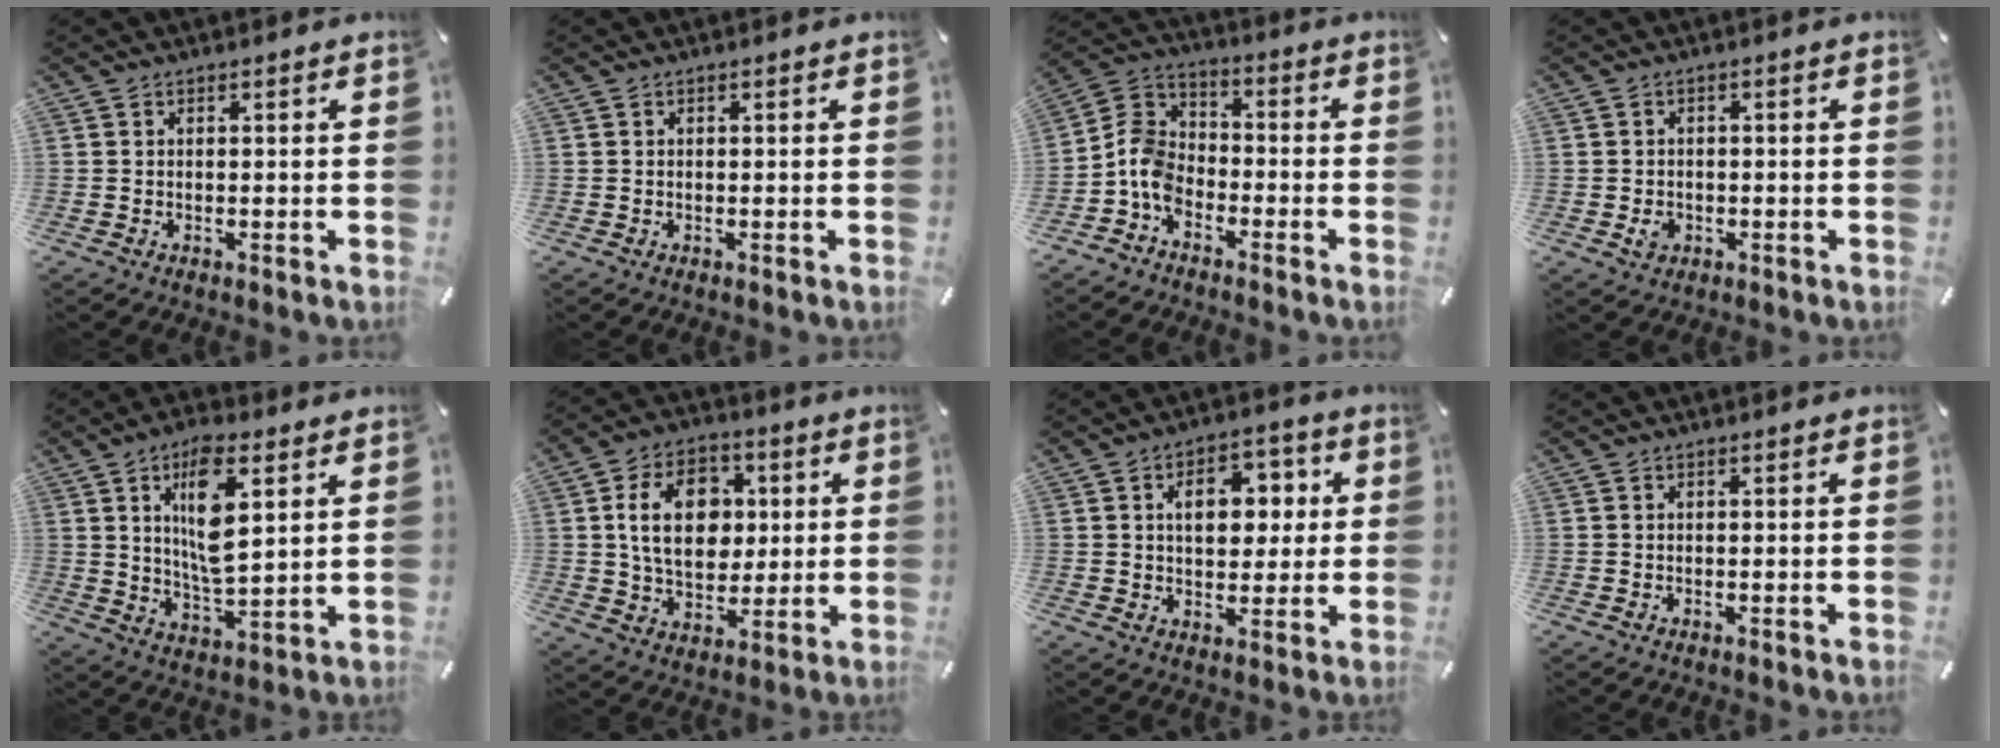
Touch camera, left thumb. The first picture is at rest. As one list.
[{"total": 0.0}, {"total": 7.8, "force": [-4.4, 5.5, 3.4], "torque": [-0.097, 0.012, -0.091]}, {"total": 2.8, "force": [-0.8, 2.3, 1.4], "torque": [-0.023, 0.004, -0.013]}, {"total": 12.0, "force": [5.1, 4.7, 9.8], "torque": [-0.188, -0.010, 0.085]}, {"total": 15.0, "force": [2.4, 11.2, 9.8], "torque": [-0.163, 0.013, 0.042]}, {"total": 10.3, "force": [2.2, 7.2, 6.9], "torque": [-0.085, -0.003, 0.029]}, {"total": 0.0}]